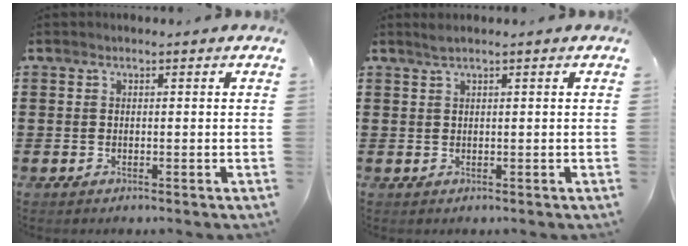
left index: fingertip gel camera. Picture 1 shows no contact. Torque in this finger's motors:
{"motor_torque": [0.54, -0.46, 0.03, 0.01]}